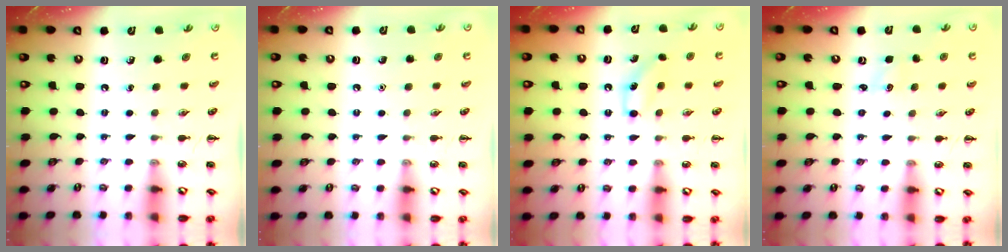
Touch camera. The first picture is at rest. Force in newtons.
{"total": 1.6, "press": 1.5, "slide": 0.1}
{"total": 9.3, "press": 9.2, "slide": 1.8}
{"total": 1.4, "press": 1.3, "slide": 0.4}